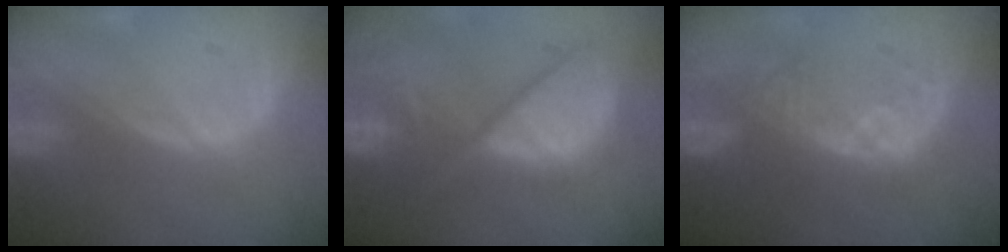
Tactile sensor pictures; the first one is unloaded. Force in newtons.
{"total": 12.4, "press": 10.2, "slide": 7.0}
{"total": 7.8, "press": 7.7, "slide": 1.1}